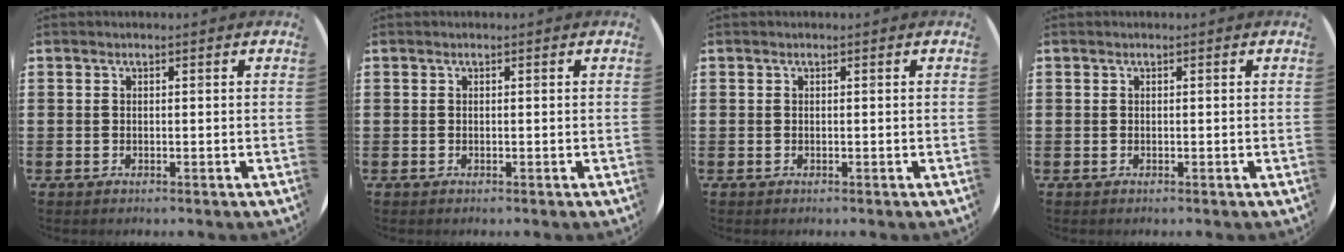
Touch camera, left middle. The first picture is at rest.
{"total": 0.0}
{"total": 0.0}
{"total": 0.0}